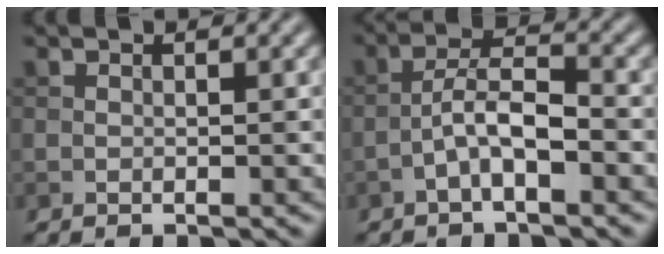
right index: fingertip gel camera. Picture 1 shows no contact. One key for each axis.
{"total": 3.9, "fx": -1.7, "fy": 1.1, "fz": 3.3, "tx": -0.059, "ty": 0.015, "tz": -0.038}